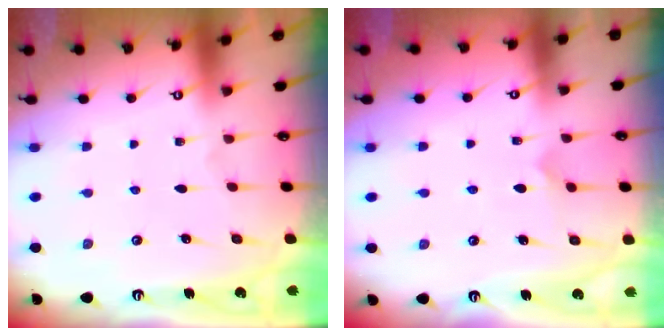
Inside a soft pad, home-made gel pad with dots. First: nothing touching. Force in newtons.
{"total": 5.5, "press": 5.5, "slide": 0.3}